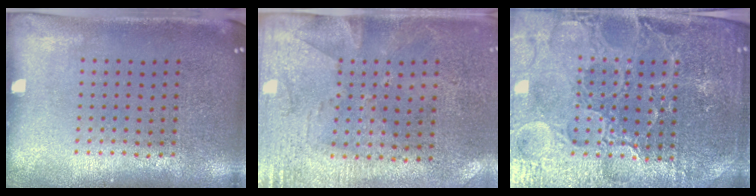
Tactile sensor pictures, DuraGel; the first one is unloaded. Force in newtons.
{"total": 2.8, "press": 2.2, "slide": 1.6}
{"total": 5.2, "press": 4.8, "slide": 1.9}